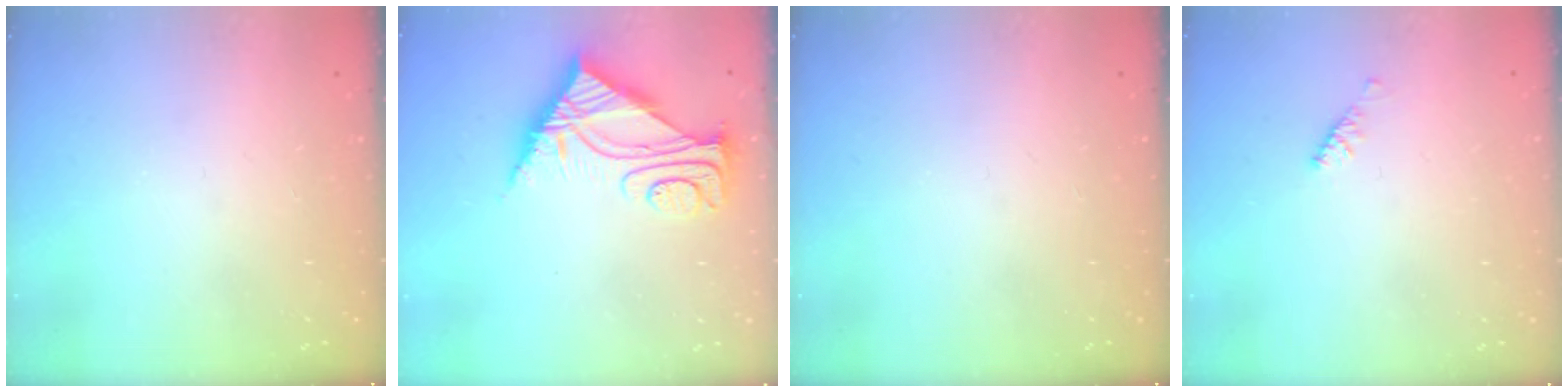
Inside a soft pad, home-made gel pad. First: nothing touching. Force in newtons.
{"total": 7.7, "press": 7.7, "slide": 0.8}
{"total": 0.0}
{"total": 2.9, "press": 2.8, "slide": 0.6}